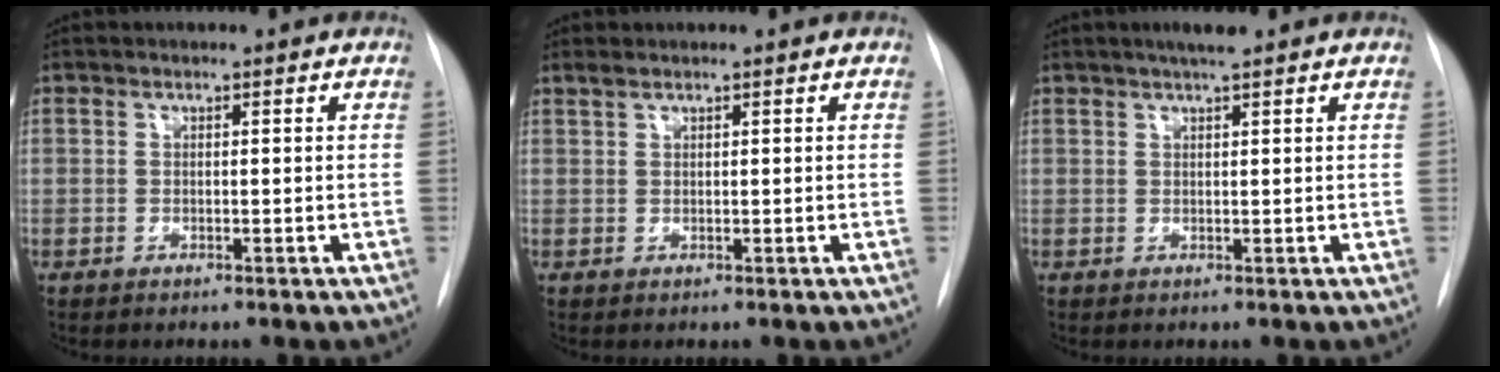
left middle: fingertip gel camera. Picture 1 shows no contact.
{"total": 0.8, "force": [0.7, 0.1, 0.3], "torque": [-0.009, 0.003, 0.016]}
{"total": 2.6, "force": [2.0, 0.1, 1.7], "torque": [-0.033, 0.005, 0.033]}